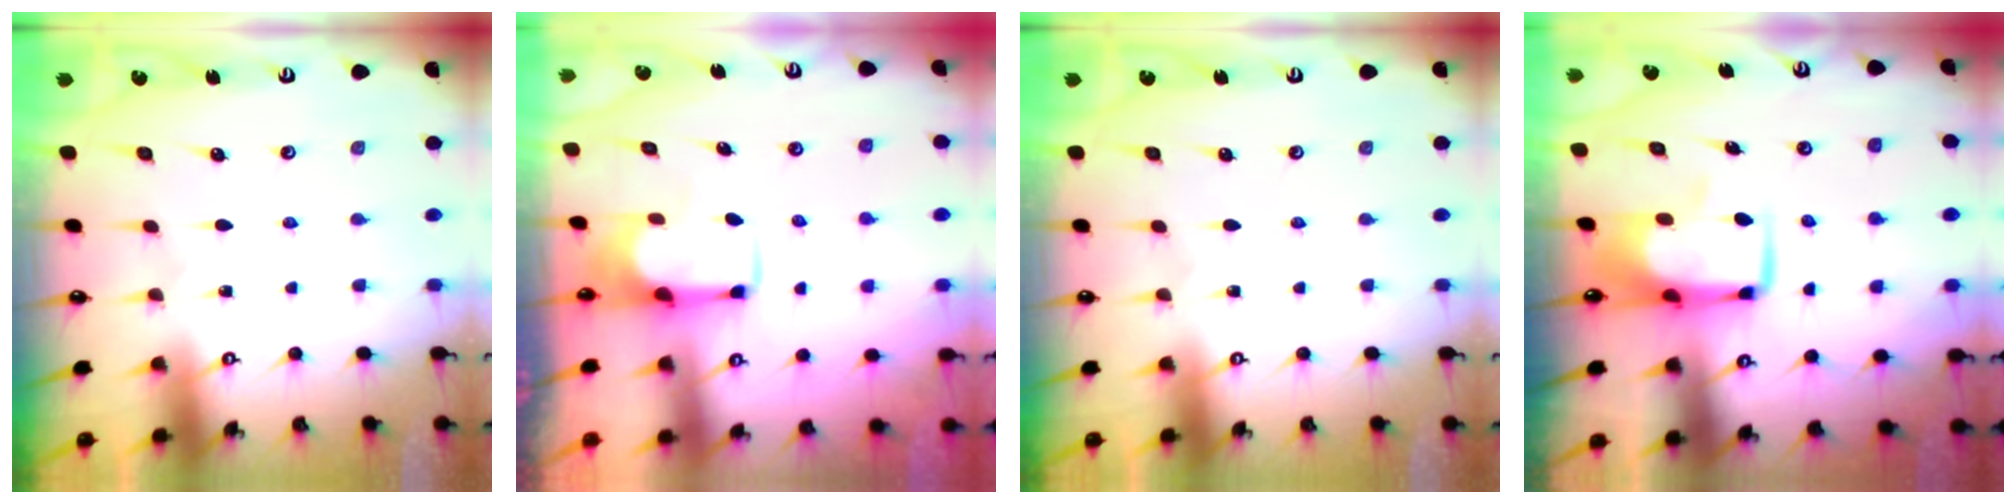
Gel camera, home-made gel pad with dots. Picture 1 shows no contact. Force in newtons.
{"total": 1.7, "press": 1.5, "slide": 0.9}
{"total": 0.0}
{"total": 6.5, "press": 6.4, "slide": 0.9}